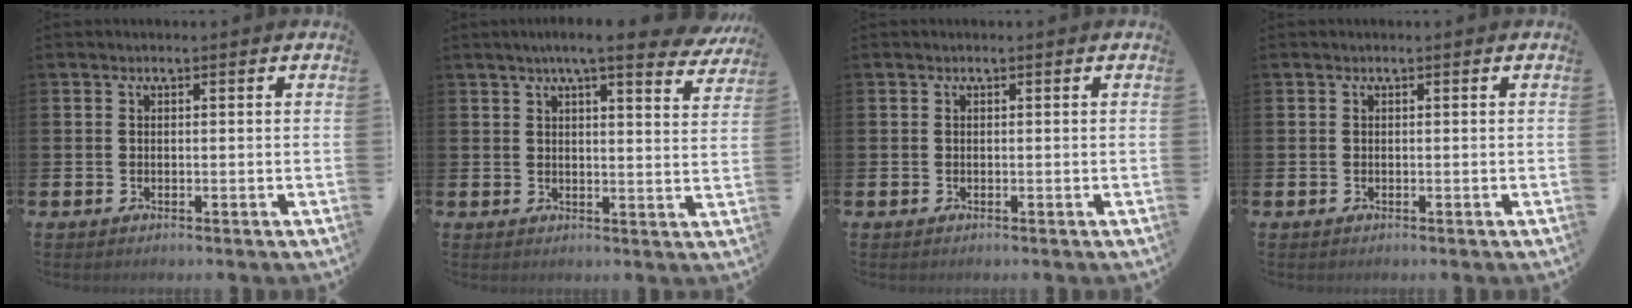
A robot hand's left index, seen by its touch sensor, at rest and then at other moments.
{"total": 6.6, "force": [5.7, 0.6, 3.3], "torque": [-0.060, -0.019, 0.097]}
{"total": 0.0}
{"total": 0.0}